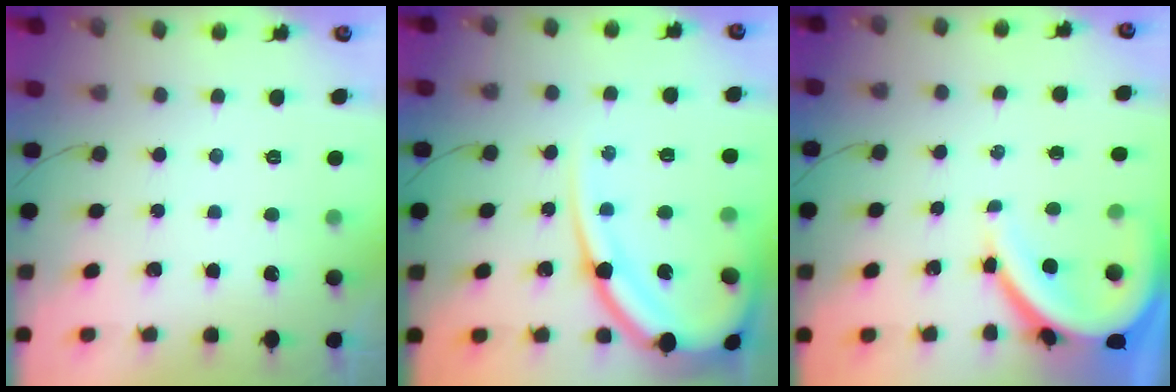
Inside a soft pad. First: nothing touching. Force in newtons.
{"total": 15.8, "press": 15.7, "slide": 1.6}
{"total": 8.8, "press": 8.8, "slide": 0.8}